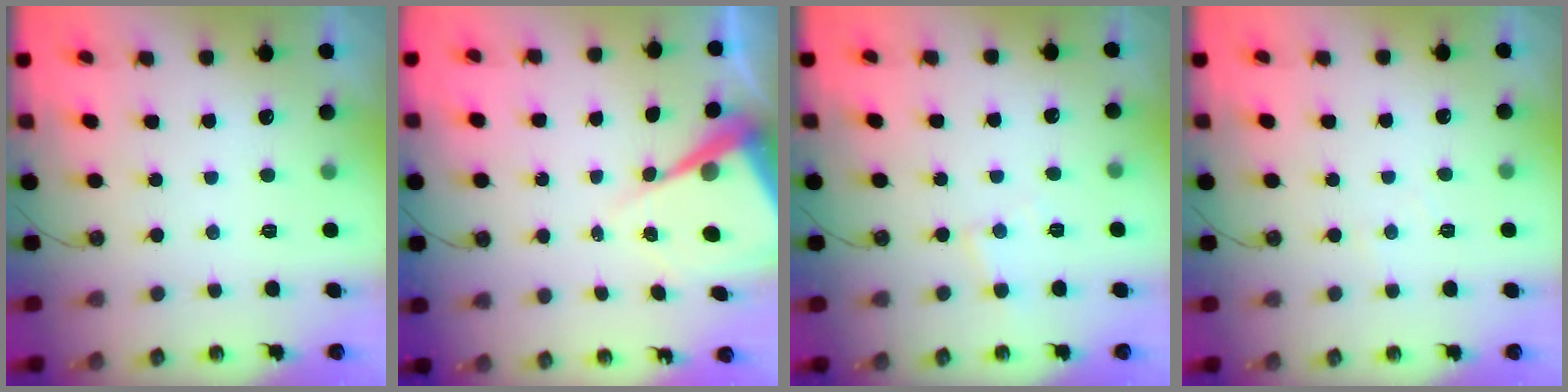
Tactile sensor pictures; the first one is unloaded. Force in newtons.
{"total": 9.8, "press": 9.8, "slide": 1.0}
{"total": 5.5, "press": 5.5, "slide": 0.4}
{"total": 2.6, "press": 2.5, "slide": 0.5}